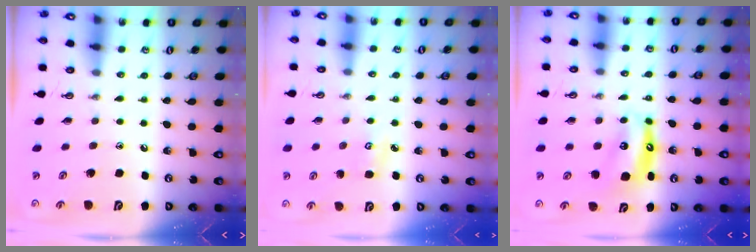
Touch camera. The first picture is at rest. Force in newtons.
{"total": 3.5, "press": 3.5, "slide": 0.4}
{"total": 7.3, "press": 7.3, "slide": 0.6}